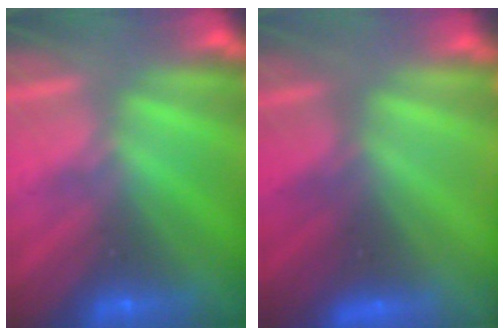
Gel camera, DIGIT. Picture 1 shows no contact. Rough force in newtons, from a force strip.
{"total": 4.8}